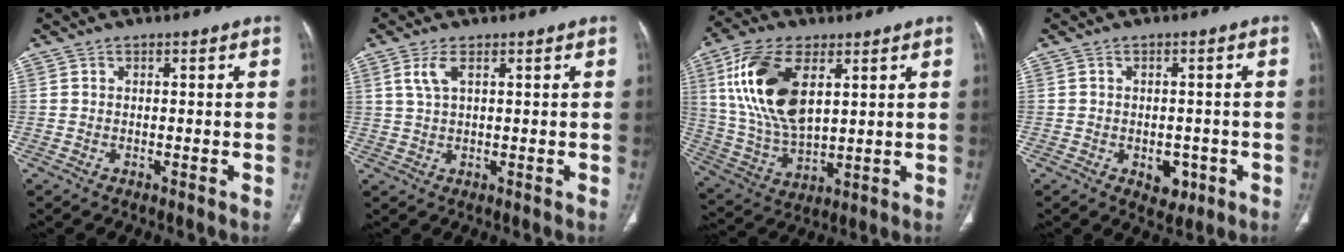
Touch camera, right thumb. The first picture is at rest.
{"total": 3.6, "force": [1.6, 1.4, 2.9], "torque": [-0.072, 0.005, 0.038]}
{"total": 18.2, "force": [5.9, 9.3, 14.5], "torque": [-0.283, -0.016, 0.119]}
{"total": 4.4, "force": [-1.6, 3.1, 2.8], "torque": [-0.017, 0.004, -0.012]}